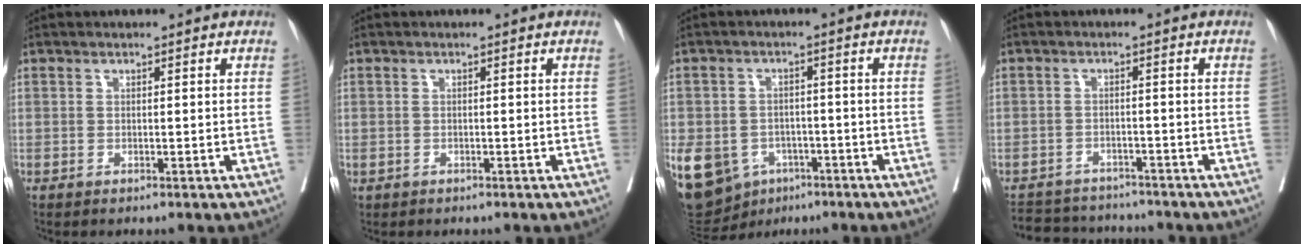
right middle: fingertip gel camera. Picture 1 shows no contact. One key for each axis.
{"total": 0.0}
{"total": 21.7, "fx": -9.4, "fy": 16.9, "fz": 9.9, "tx": -0.307, "ty": -0.013, "tz": -0.132}
{"total": 8.1, "fx": -7.7, "fy": 2.5, "fz": 0.9, "tx": -0.016, "ty": 0.007, "tz": -0.109}